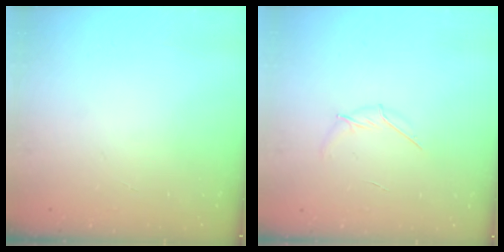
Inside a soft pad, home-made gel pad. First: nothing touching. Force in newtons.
{"total": 5.0, "press": 4.9, "slide": 1.3}